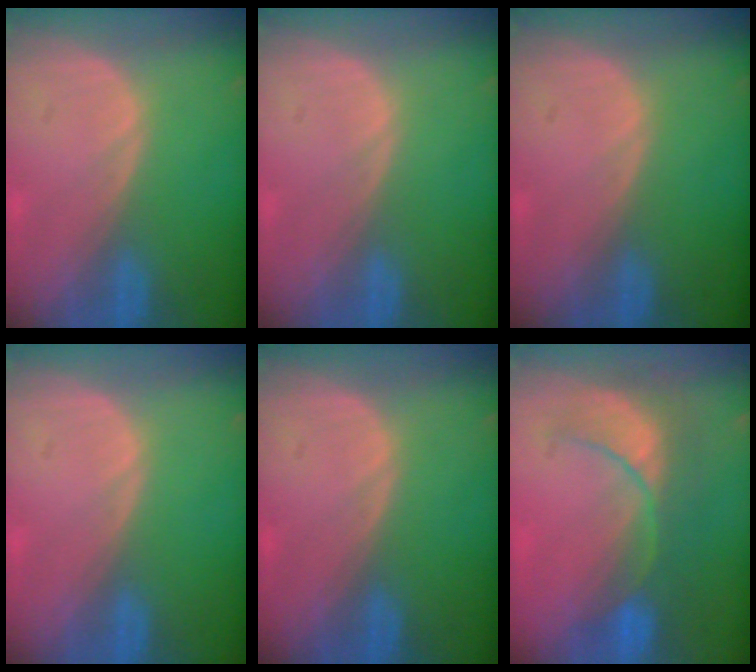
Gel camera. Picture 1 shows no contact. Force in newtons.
{"total": 0.0}
{"total": 0.0}
{"total": 0.0}
{"total": 0.0}
{"total": 8.4, "press": 8.1, "slide": 2.3}